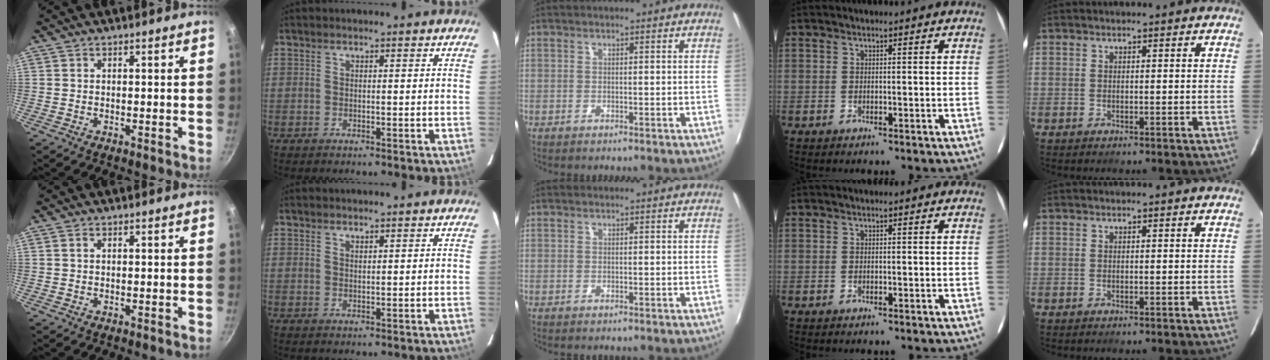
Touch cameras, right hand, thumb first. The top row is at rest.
{"thumb": {"total": 0.6, "force": [0.3, 0.3, 0.4], "torque": [-0.007, 0.002, 0.005]}, "index": {"total": 0.8, "force": [0.7, 0.3, 0.3], "torque": [-0.005, 0.000, 0.013]}}